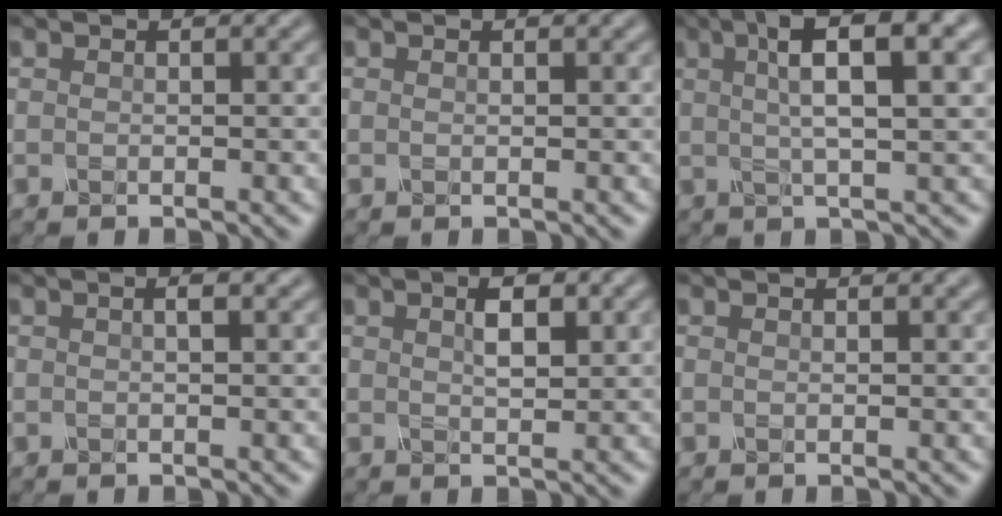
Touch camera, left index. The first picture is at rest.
{"total": 0.8, "force": [0.3, 0.3, 0.6], "torque": [-0.005, 0.003, 0.000]}
{"total": 8.3, "force": [2.6, 1.9, 7.6], "torque": [-0.114, 0.017, 0.045]}
{"total": 2.6, "force": [1.1, 1.3, 2.0], "torque": [-0.011, 0.021, -0.008]}
{"total": 2.4, "force": [0.7, 0.7, 2.2], "torque": [-0.042, 0.004, 0.022]}
{"total": 1.3, "force": [0.7, 0.5, 0.9], "torque": [-0.003, 0.005, -0.001]}